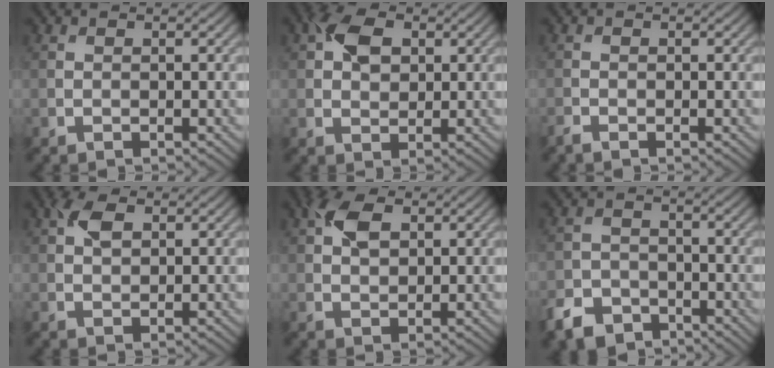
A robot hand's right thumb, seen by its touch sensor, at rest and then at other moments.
{"total": 4.8, "force": [1.5, 3.3, 3.1], "torque": [-0.061, 0.009, 0.022]}
{"total": 0.9, "force": [-0.8, 0.1, 0.3], "torque": [-0.008, -0.002, -0.020]}
{"total": 3.1, "force": [1.2, 1.7, 2.2], "torque": [-0.049, 0.006, 0.021]}
{"total": 4.4, "force": [1.8, 2.6, 3.1], "torque": [-0.071, 0.008, 0.030]}
{"total": 5.3, "force": [-3.9, 3.0, 1.8], "torque": [-0.042, -0.004, -0.082]}